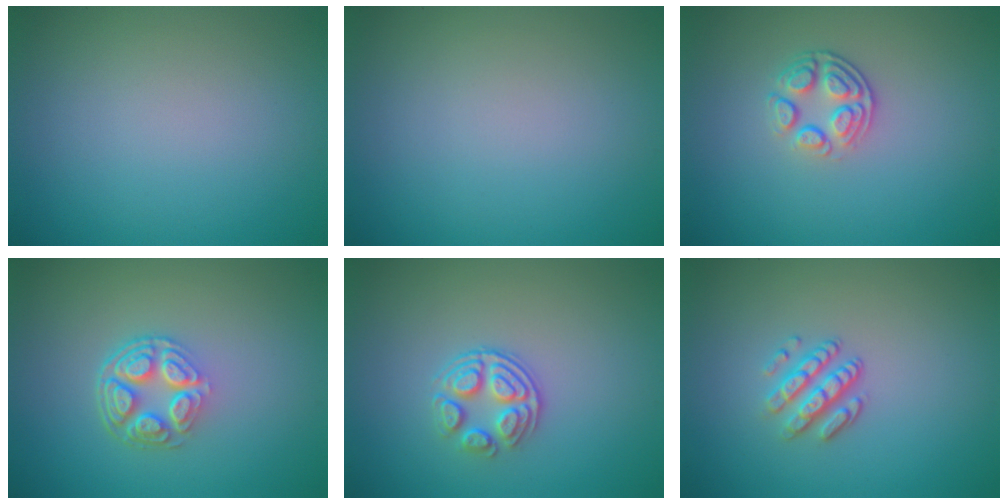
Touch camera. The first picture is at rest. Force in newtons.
{"total": 0.0}
{"total": 3.0, "press": 2.3, "slide": 1.9}
{"total": 4.7, "press": 3.3, "slide": 3.3}
{"total": 3.1, "press": 2.6, "slide": 1.8}
{"total": 2.9, "press": 2.3, "slide": 1.8}